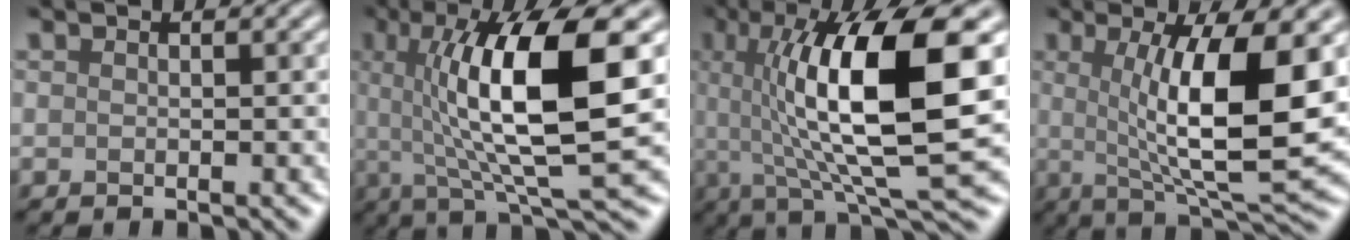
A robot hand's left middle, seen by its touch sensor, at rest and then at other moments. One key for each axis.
{"total": 11.8, "fx": 1.8, "fy": 2.8, "fz": 11.3, "tx": -0.165, "ty": 0.003, "tz": 0.035}
{"total": 13.1, "fx": 1.7, "fy": 3.2, "fz": 12.5, "tx": -0.191, "ty": 0.008, "tz": 0.031}
{"total": 10.7, "fx": 1.2, "fy": 2.6, "fz": 10.3, "tx": -0.153, "ty": -0.011, "tz": 0.026}